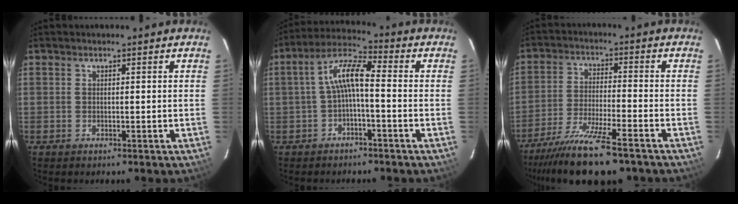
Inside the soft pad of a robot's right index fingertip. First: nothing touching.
{"total": 6.7, "force": [-1.3, 1.8, 6.4], "torque": [-0.138, 0.022, -0.026]}
{"total": 13.9, "force": [-11.1, 2.0, 8.1], "torque": [-0.175, -0.026, -0.198]}